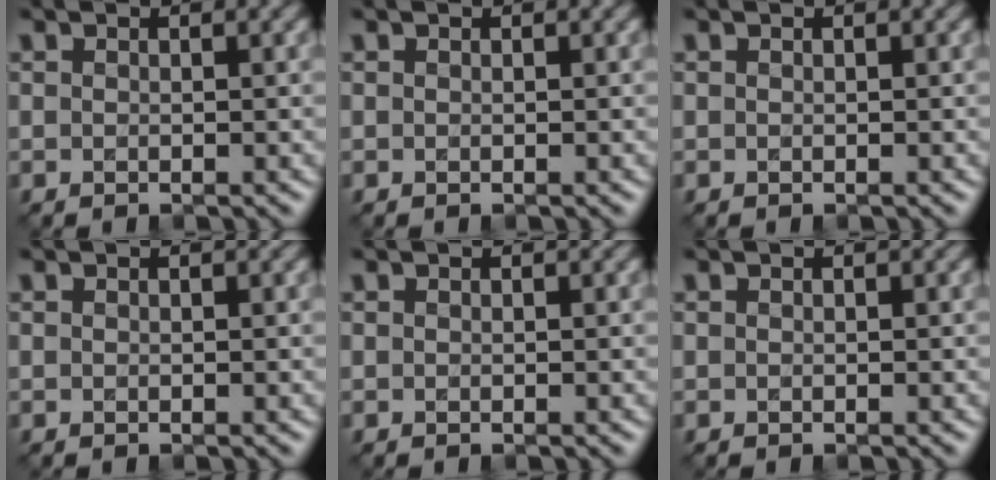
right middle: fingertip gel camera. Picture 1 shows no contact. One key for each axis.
{"total": 0.0}
{"total": 0.0}
{"total": 0.0}
{"total": 0.0}
{"total": 0.0}